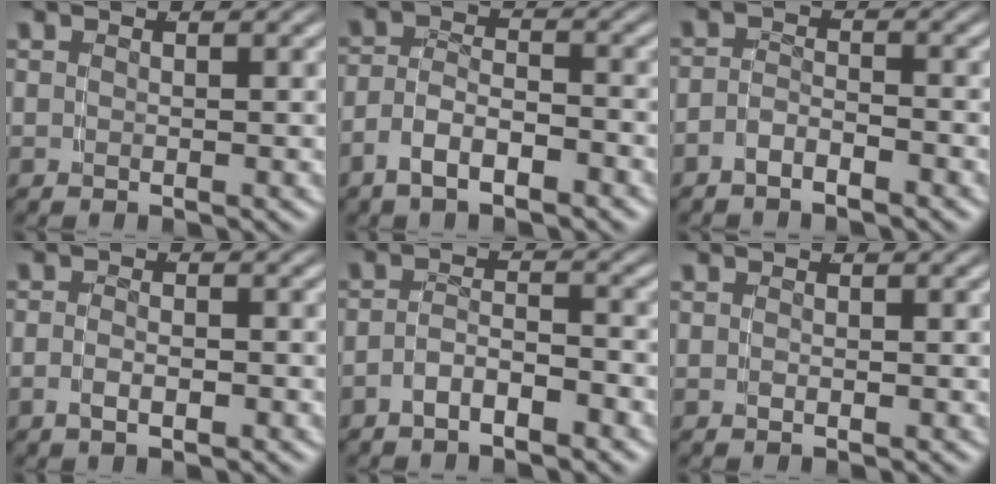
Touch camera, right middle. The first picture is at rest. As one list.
[{"total": 3.6, "force": [-2.4, 1.8, 2.1], "torque": [-0.038, -0.009, -0.041]}, {"total": 2.2, "force": [-2.0, 0.5, 0.7], "torque": [-0.014, -0.006, -0.036]}, {"total": 1.6, "force": [-1.1, 0.3, 1.1], "torque": [-0.022, -0.002, -0.018]}, {"total": 2.8, "force": [-2.3, 0.7, 1.3], "torque": [-0.014, -0.004, -0.043]}, {"total": 0.5, "force": [-0.4, -0.3, 0.1], "torque": [0.000, -0.001, -0.003]}]